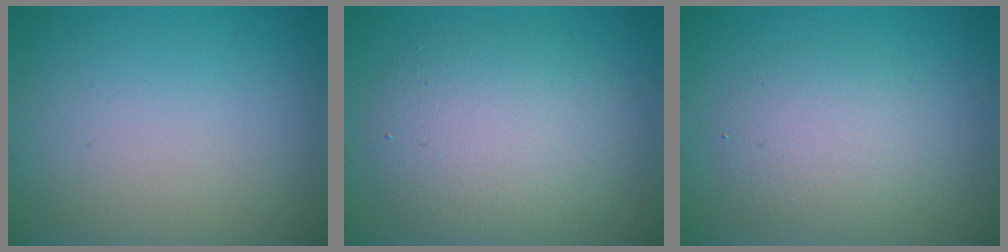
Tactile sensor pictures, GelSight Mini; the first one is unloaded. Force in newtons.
{"total": 5.8, "press": 5.8, "slide": 0.4}
{"total": 3.2, "press": 3.1, "slide": 0.2}